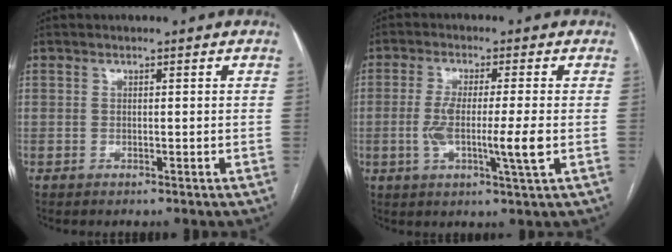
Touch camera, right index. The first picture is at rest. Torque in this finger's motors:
{"motor_torque": [1.40, -0.05, 0.59, 0.15]}